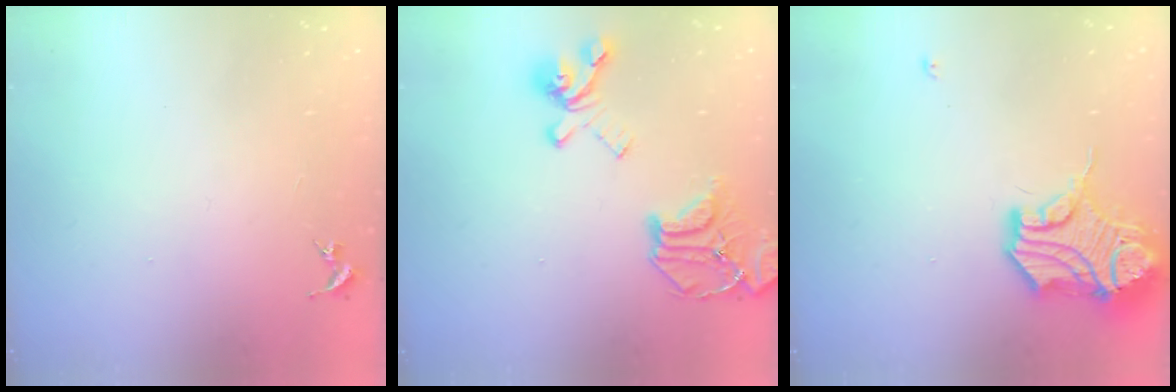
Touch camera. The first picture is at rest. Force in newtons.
{"total": 19.3, "press": 19.2, "slide": 1.9}
{"total": 16.3, "press": 16.2, "slide": 2.1}